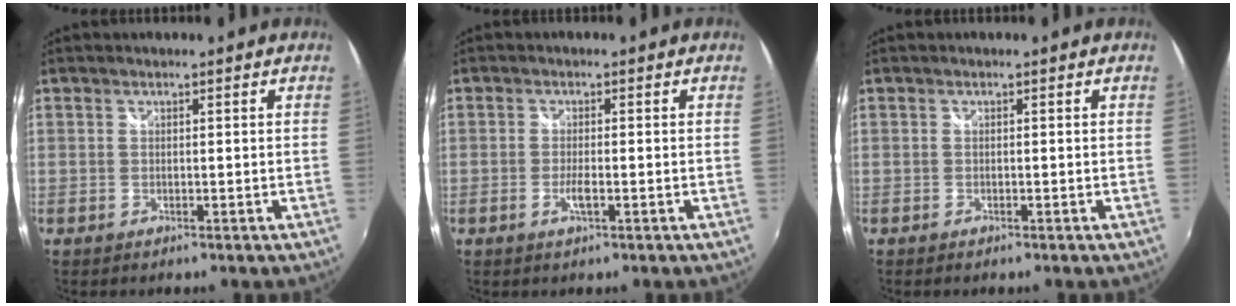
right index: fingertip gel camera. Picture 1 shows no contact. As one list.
[{"total": 2.1, "force": [-0.8, 0.2, 1.9], "torque": [-0.041, -0.004, -0.016]}, {"total": 0.0}]